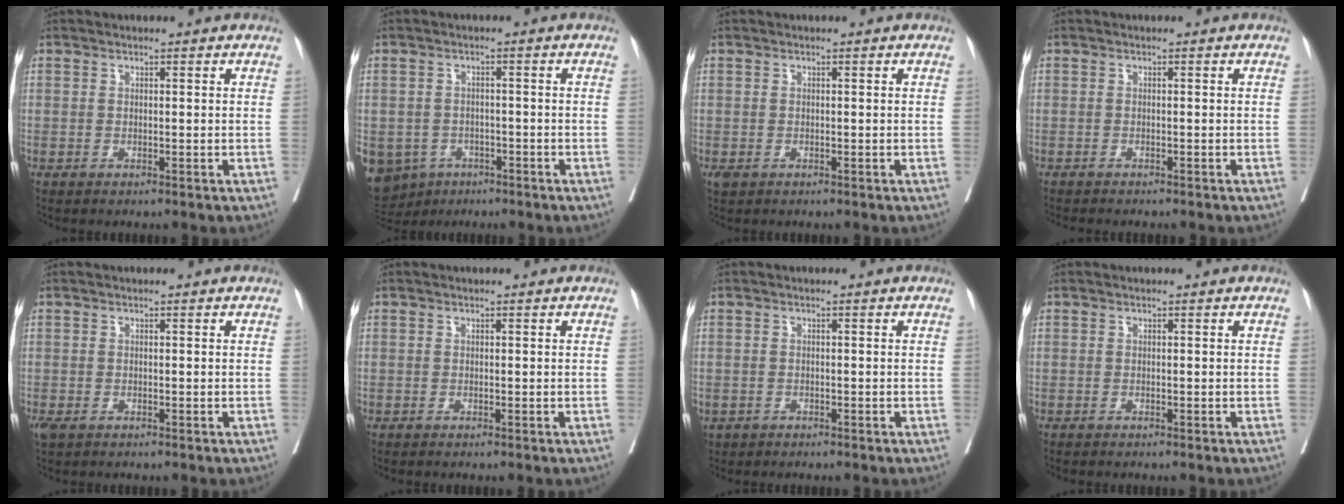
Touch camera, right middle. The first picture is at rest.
{"total": 11.3, "force": [-6.3, 8.8, 3.2], "torque": [-0.095, -0.003, -0.084]}
{"total": 1.0, "force": [-0.4, 0.8, 0.5], "torque": [-0.012, 0.000, -0.001]}
{"total": 4.3, "force": [-3.8, 0.9, 1.7], "torque": [-0.025, -0.007, -0.050]}
{"total": 1.8, "force": [-1.0, 1.1, 1.1], "torque": [-0.027, -0.006, -0.013]}
{"total": 0.0}
{"total": 1.7, "force": [-1.1, 1.2, 0.5], "torque": [-0.014, -0.001, -0.016]}
{"total": 0.0}